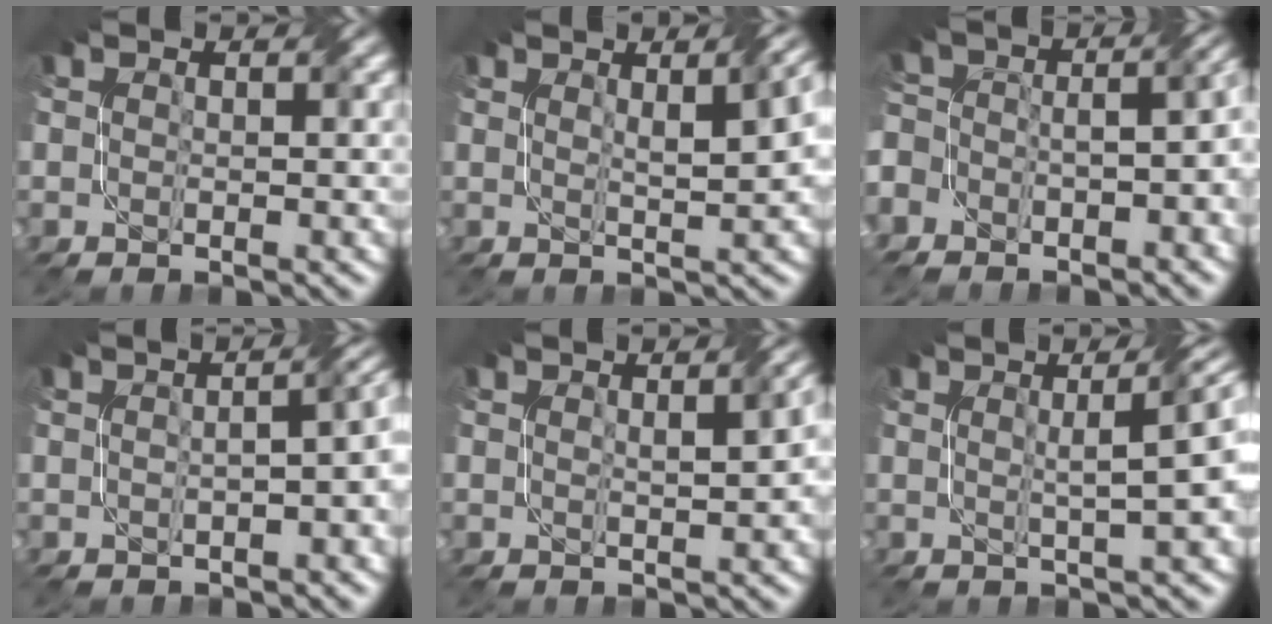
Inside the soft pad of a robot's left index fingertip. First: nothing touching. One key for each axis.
{"total": 5.2, "fx": 1.8, "fy": 1.4, "fz": 4.6, "tx": -0.033, "ty": 0.018, "tz": 0.020}
{"total": 11.2, "fx": -5.8, "fy": 6.7, "fz": 6.9, "tx": -0.090, "ty": -0.003, "tz": -0.088}
{"total": 6.3, "fx": -0.5, "fy": 2.9, "fz": 5.6, "tx": -0.043, "ty": 0.003, "tz": -0.008}
{"total": 3.4, "fx": 0.7, "fy": 0.7, "fz": 3.2, "tx": -0.031, "ty": 0.015, "tz": 0.012}
{"total": 6.1, "fx": 1.8, "fy": 1.8, "fz": 5.5, "tx": -0.036, "ty": 0.028, "tz": 0.007}